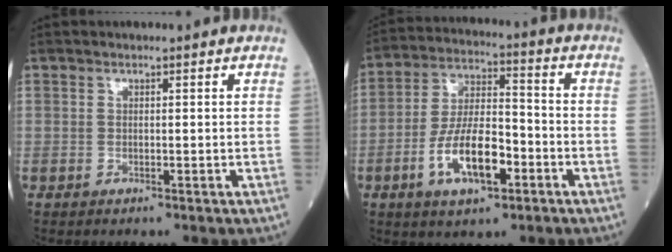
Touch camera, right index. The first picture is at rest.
{"total": 11.5, "force": [-4.4, 4.1, 9.8], "torque": [-0.195, 0.007, -0.079]}